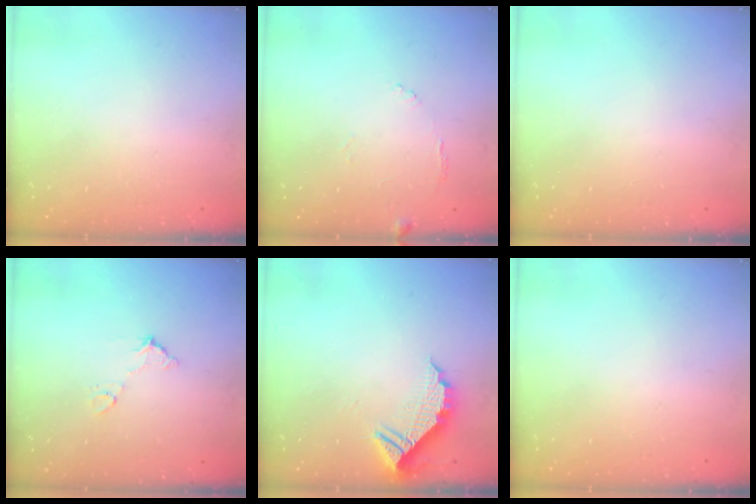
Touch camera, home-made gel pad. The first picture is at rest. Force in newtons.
{"total": 7.1, "press": 7.1, "slide": 0.4}
{"total": 0.0}
{"total": 6.3, "press": 6.3, "slide": 0.4}
{"total": 8.9, "press": 8.9, "slide": 0.9}
{"total": 0.0}